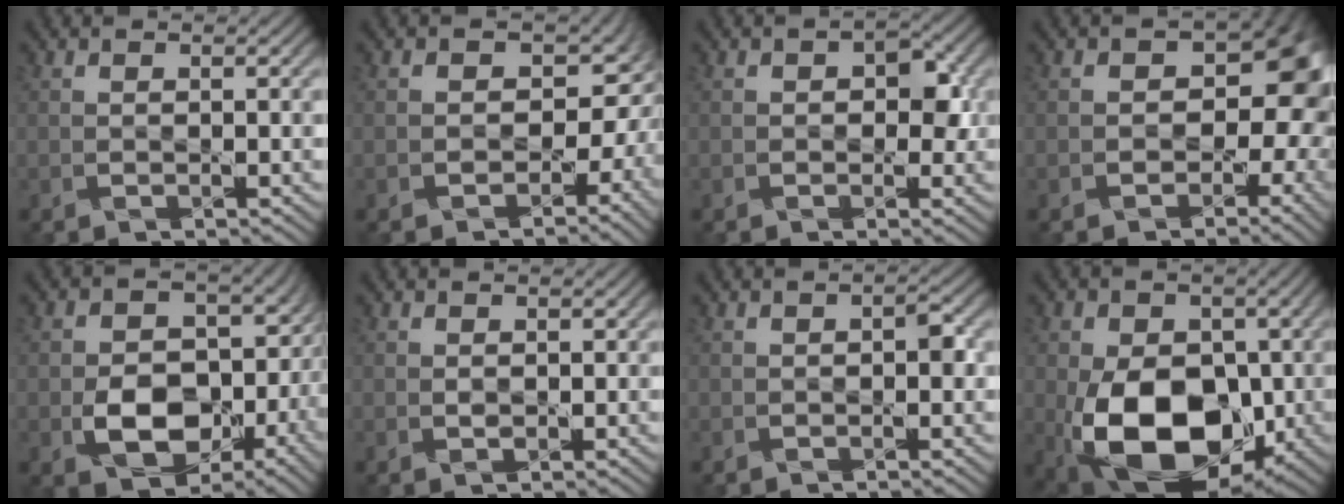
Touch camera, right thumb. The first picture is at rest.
{"total": 8.1, "force": [-0.3, 6.5, 4.7], "torque": [-0.037, -0.022, 0.000]}
{"total": 2.4, "force": [0.1, 1.7, 1.7], "torque": [-0.022, -0.002, -0.004]}
{"total": 10.3, "force": [-1.4, 7.9, 6.5], "torque": [-0.036, -0.021, -0.018]}
{"total": 9.2, "force": [-1.4, 7.1, 5.7], "torque": [-0.101, -0.028, -0.028]}
{"total": 0.7, "force": [0.1, 0.6, 0.4], "torque": [-0.006, -0.005, 0.001]}
{"total": 1.1, "force": [-0.3, 0.6, 0.9], "torque": [-0.011, 0.002, -0.008]}
{"total": 16.0, "force": [-3.8, 10.7, 11.2], "torque": [-0.183, -0.035, -0.061]}